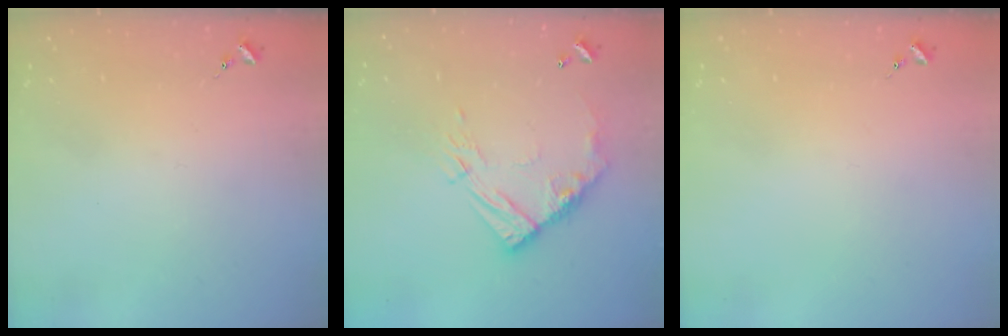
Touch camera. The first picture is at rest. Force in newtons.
{"total": 12.9, "press": 12.9, "slide": 1.3}
{"total": 0.0}